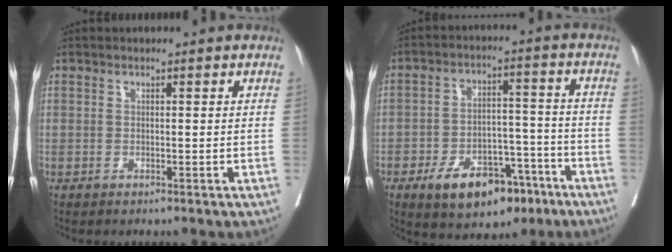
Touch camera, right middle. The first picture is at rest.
{"total": 12.4, "force": [-7.5, 6.3, 7.6], "torque": [-0.108, 0.018, -0.110]}